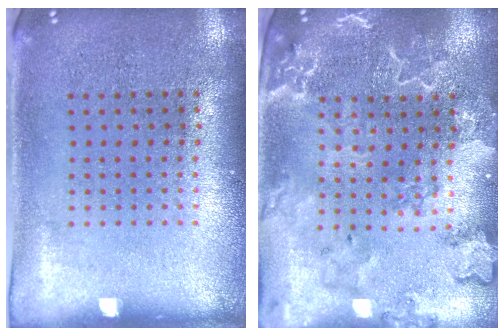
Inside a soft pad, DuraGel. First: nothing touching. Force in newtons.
{"total": 2.7, "press": 2.6, "slide": 0.8}